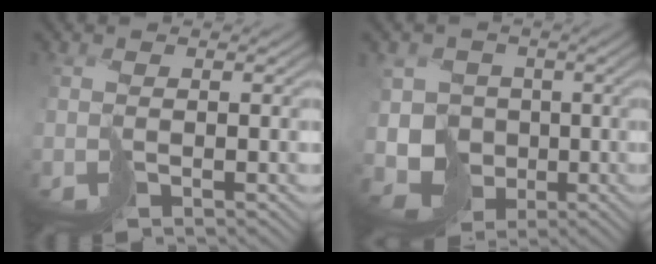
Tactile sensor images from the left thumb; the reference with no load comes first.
{"total": 10.6, "force": [-4.5, 8.1, 5.1], "torque": [-0.124, -0.018, -0.077]}